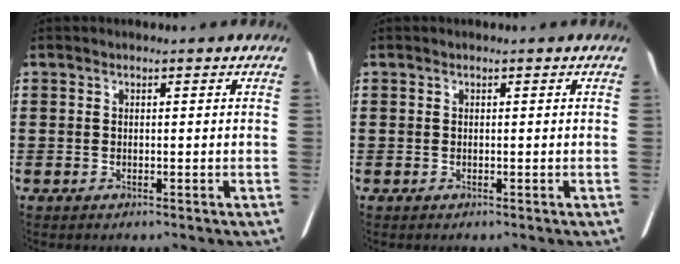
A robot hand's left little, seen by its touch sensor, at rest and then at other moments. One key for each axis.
{"total": 0.0}